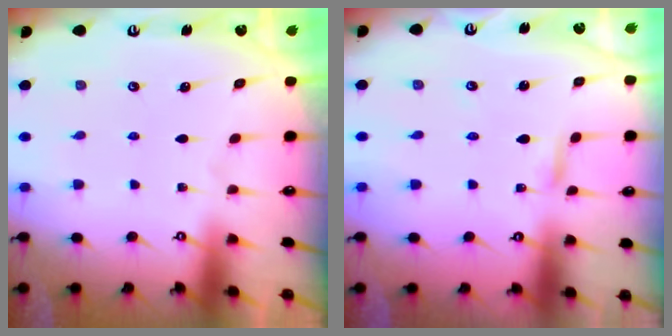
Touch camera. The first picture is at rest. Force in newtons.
{"total": 2.1, "press": 2.1, "slide": 0.1}